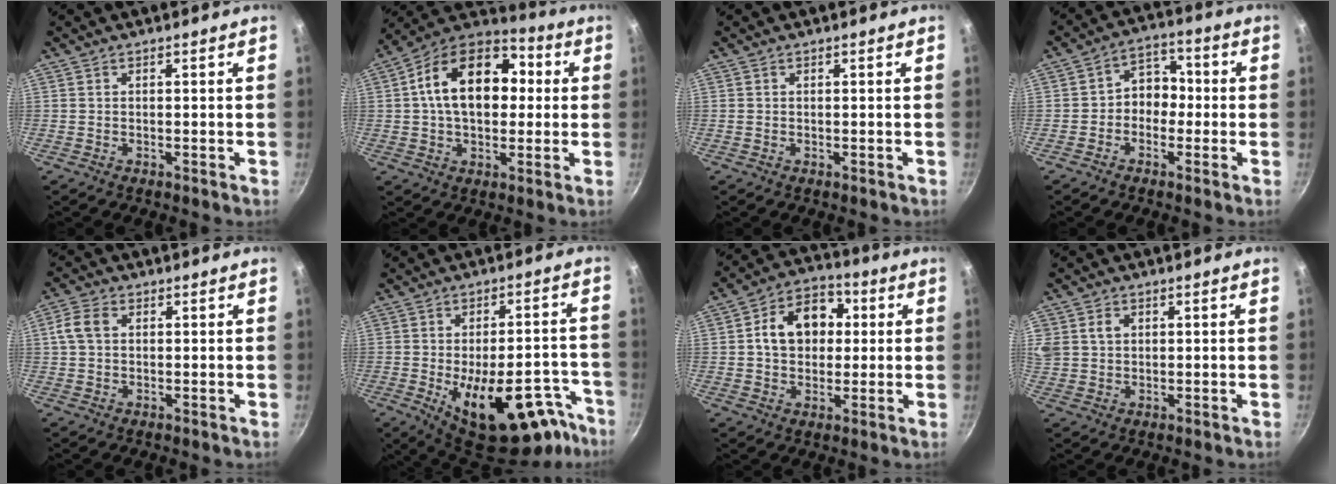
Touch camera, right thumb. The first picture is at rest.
{"total": 19.1, "force": [2.6, 12.4, 14.4], "torque": [-0.206, 0.028, 0.034]}
{"total": 0.0}
{"total": 7.1, "force": [-1.0, 5.6, 4.2], "torque": [-0.027, 0.032, -0.033]}
{"total": 4.7, "force": [1.0, 3.4, 3.1], "torque": [-0.068, 0.012, 0.018]}
{"total": 21.8, "force": [-11.2, 9.4, 16.1], "torque": [-0.181, 0.056, -0.144]}
{"total": 12.5, "force": [1.8, 9.2, 8.2], "torque": [-0.098, 0.016, 0.021]}
{"total": 6.2, "force": [1.8, 5.2, 2.9], "torque": [-0.060, 0.005, 0.042]}